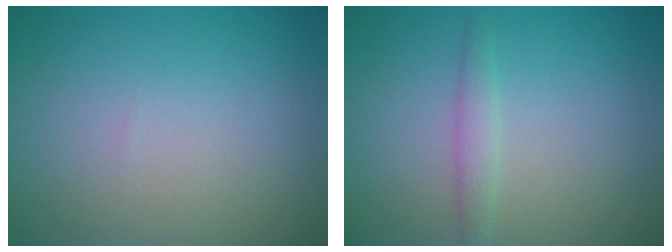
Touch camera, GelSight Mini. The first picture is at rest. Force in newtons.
{"total": 1.4, "press": 1.4, "slide": 0.0}